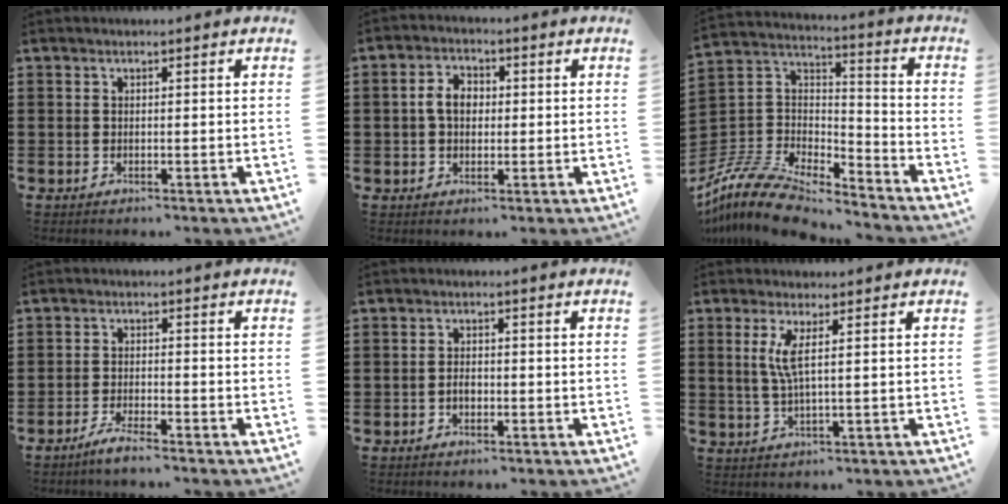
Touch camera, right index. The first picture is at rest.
{"total": 4.3, "force": [0.2, 2.9, 3.1], "torque": [-0.067, 0.013, 0.000]}
{"total": 11.3, "force": [-10.3, 2.7, 3.9], "torque": [-0.100, 0.008, -0.209]}
{"total": 2.7, "force": [-2.4, 0.0, 1.2], "torque": [-0.028, 0.002, -0.047]}
{"total": 1.8, "force": [-0.6, 1.0, 1.4], "torque": [-0.027, 0.002, -0.011]}
{"total": 4.0, "force": [1.0, 0.1, 3.9], "torque": [-0.086, -0.007, 0.012]}